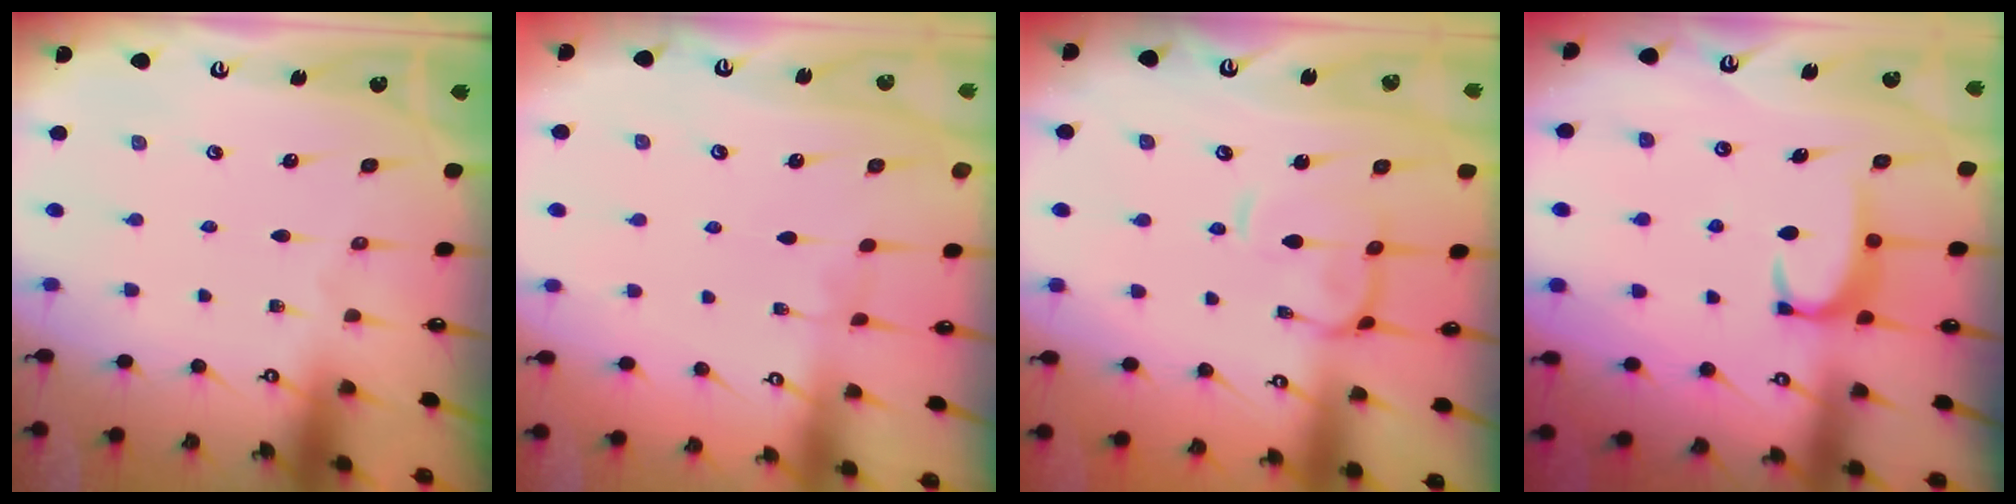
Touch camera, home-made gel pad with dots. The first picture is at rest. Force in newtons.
{"total": 2.8, "press": 2.8, "slide": 0.3}
{"total": 4.3, "press": 4.2, "slide": 0.9}
{"total": 2.6, "press": 2.6, "slide": 0.5}